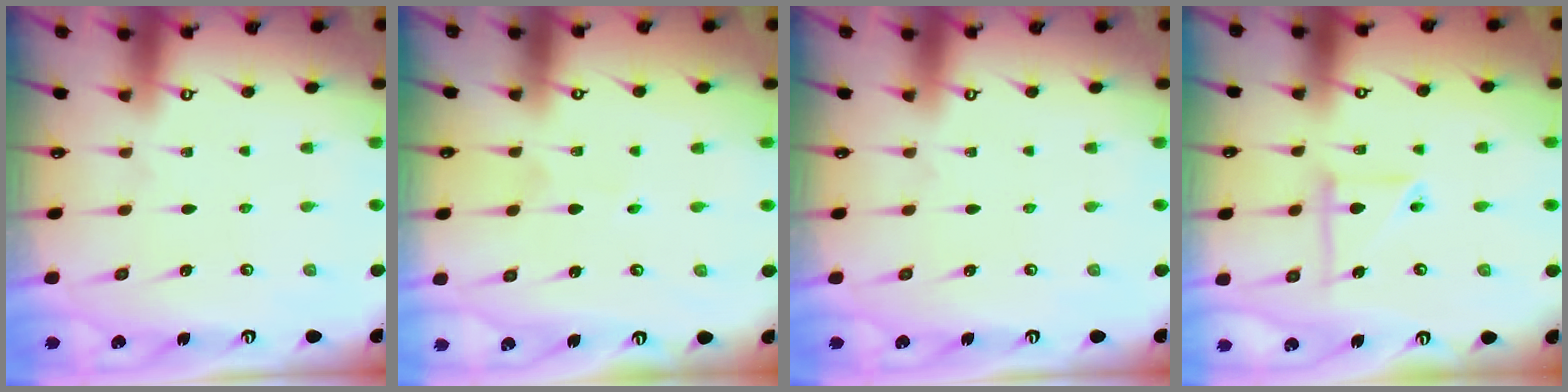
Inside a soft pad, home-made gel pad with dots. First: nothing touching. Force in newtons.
{"total": 1.5, "press": 1.5, "slide": 0.1}
{"total": 0.0}
{"total": 7.7, "press": 7.7, "slide": 0.6}